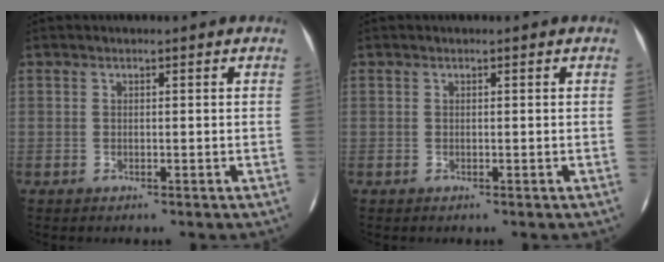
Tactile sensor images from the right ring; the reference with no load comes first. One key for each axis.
{"total": 0.0}